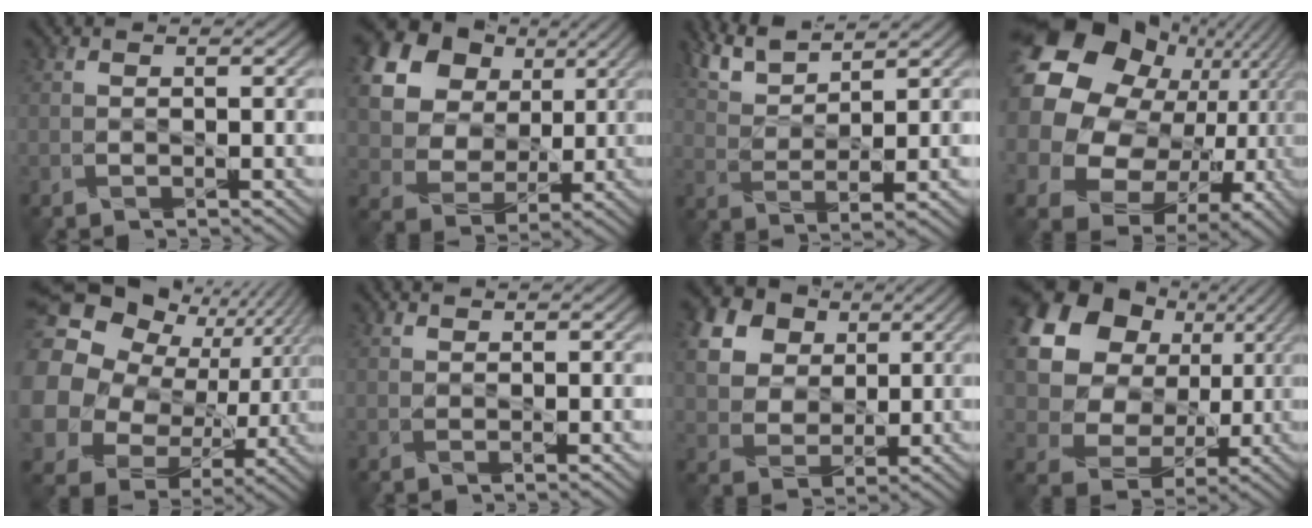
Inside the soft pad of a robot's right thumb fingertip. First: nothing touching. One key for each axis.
{"total": 19.5, "fx": 7.7, "fy": 15.4, "fz": 9.3, "tx": -0.256, "ty": 0.034, "tz": 0.171}
{"total": 7.0, "fx": 5.5, "fy": 1.5, "fz": 4.1, "tx": -0.098, "ty": 0.010, "tz": 0.118}
{"total": 23.5, "fx": 5.3, "fy": 19.5, "fz": 12.1, "tx": -0.288, "ty": -0.002, "tz": 0.087}
{"total": 22.0, "fx": 5.9, "fy": 17.9, "fz": 11.3, "tx": -0.335, "ty": 0.022, "tz": 0.120}
{"total": 1.0, "fx": 0.9, "fy": 0.1, "fz": 0.3, "tx": -0.015, "ty": 0.001, "tz": 0.021}
{"total": 18.1, "fx": 8.4, "fy": 13.9, "fz": 7.9, "tx": -0.243, "ty": 0.027, "tz": 0.176}
{"total": 15.1, "fx": 4.8, "fy": 11.7, "fz": 8.2, "tx": -0.198, "ty": 0.019, "tz": 0.087}